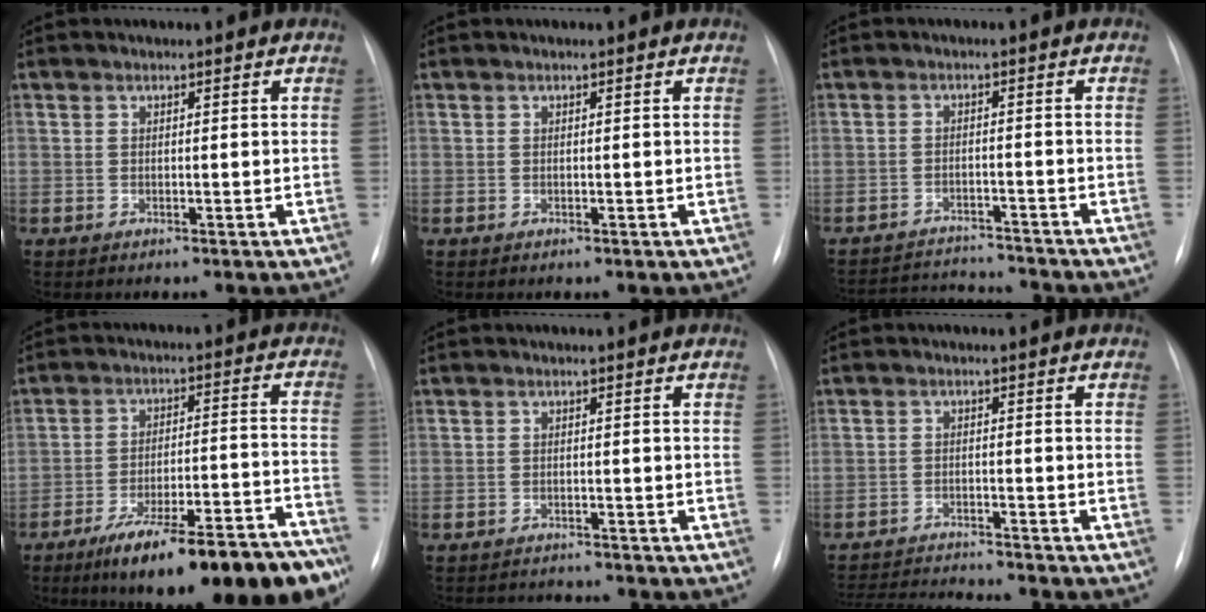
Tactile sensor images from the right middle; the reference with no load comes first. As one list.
[{"total": 0.0}, {"total": 9.4, "force": [-9.3, 0.5, 1.4], "torque": [-0.023, 0.003, -0.138]}, {"total": 20.9, "force": [-15.6, 3.8, 13.4], "torque": [-0.132, 0.028, -0.237]}, {"total": 4.6, "force": [-4.5, 0.5, 0.6], "torque": [-0.004, -0.005, -0.064]}, {"total": 10.9, "force": [-10.4, 0.0, 3.2], "torque": [-0.049, -0.006, -0.161]}]